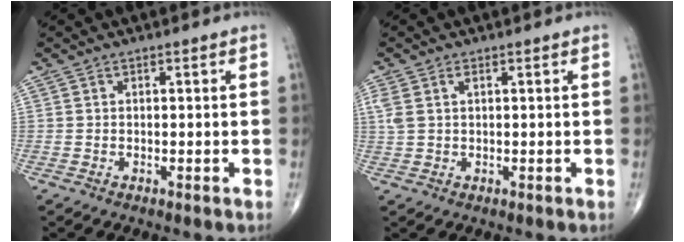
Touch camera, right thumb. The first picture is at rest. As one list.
[{"total": 3.5, "force": [1.1, 1.9, 2.7], "torque": [-0.080, 0.016, 0.029]}]